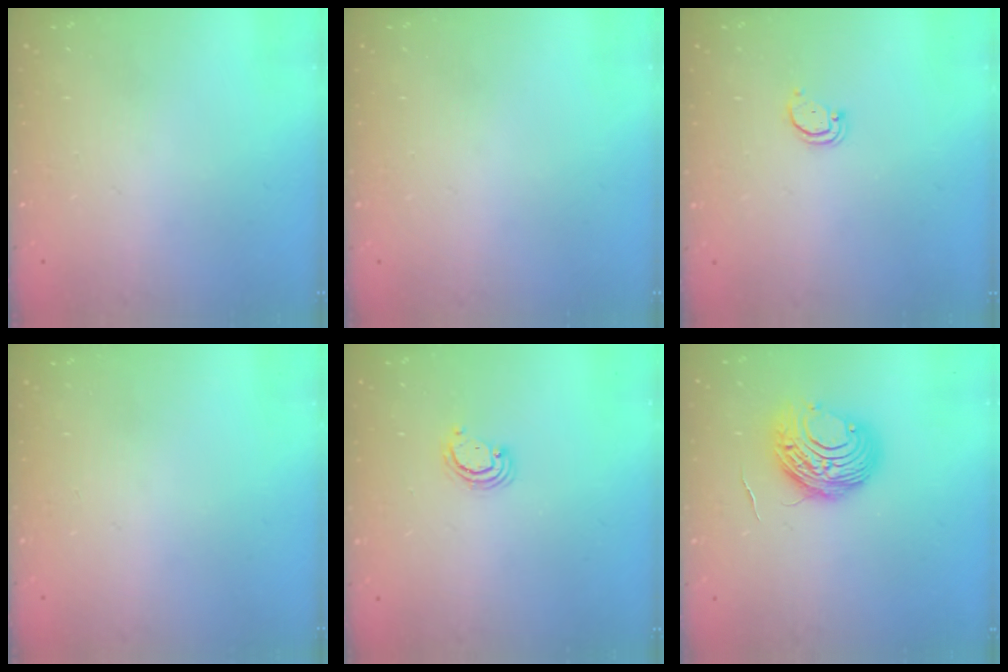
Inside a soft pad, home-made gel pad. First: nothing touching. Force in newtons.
{"total": 0.0}
{"total": 2.0, "press": 2.0, "slide": 0.2}
{"total": 0.0}
{"total": 2.5, "press": 2.5, "slide": 0.3}
{"total": 10.1, "press": 10.1, "slide": 0.8}